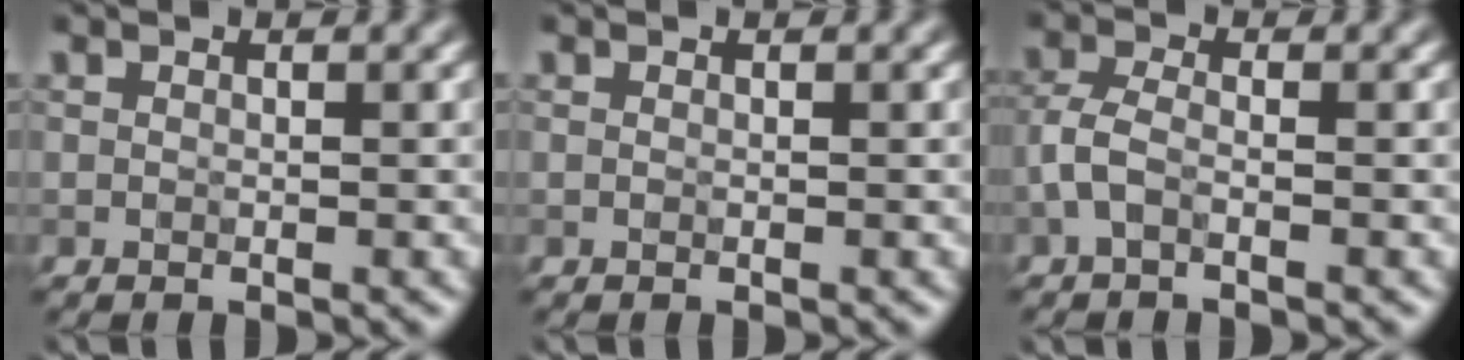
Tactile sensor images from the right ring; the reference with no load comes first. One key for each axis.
{"total": 0.0}
{"total": 2.3, "fx": -1.0, "fy": 0.9, "fz": 1.9, "tx": -0.047, "ty": 0.004, "tz": -0.029}